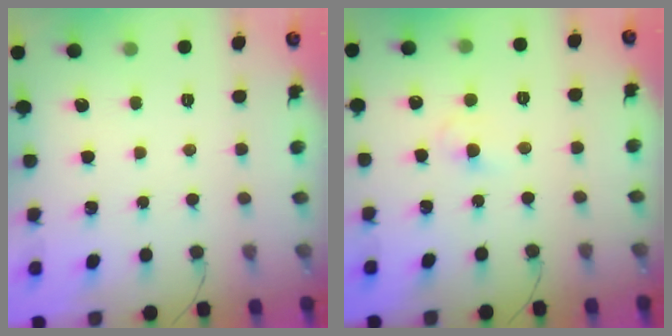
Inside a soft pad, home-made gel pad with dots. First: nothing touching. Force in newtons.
{"total": 2.2, "press": 2.0, "slide": 0.9}